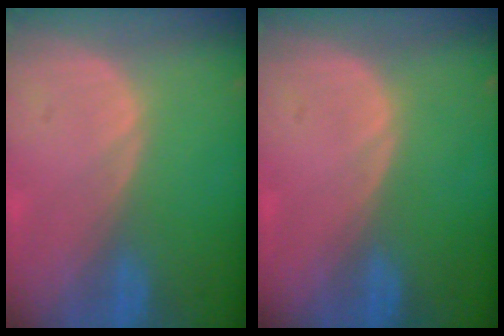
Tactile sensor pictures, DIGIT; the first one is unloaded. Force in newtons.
{"total": 0.0}